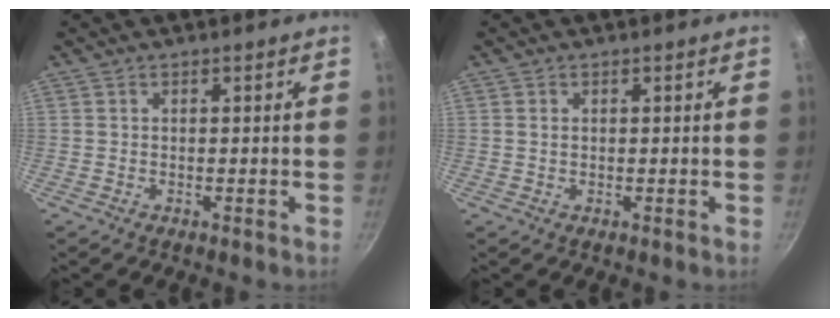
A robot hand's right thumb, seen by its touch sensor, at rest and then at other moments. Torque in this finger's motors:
{"motor_torque": [-0.28, 0.08, -0.42, 0.25, -0.04]}